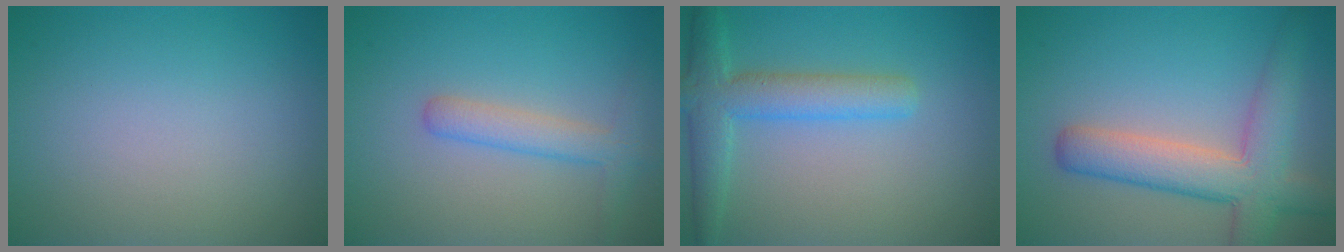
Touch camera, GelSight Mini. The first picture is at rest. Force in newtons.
{"total": 2.7, "press": 2.7, "slide": 0.1}
{"total": 4.6, "press": 4.6, "slide": 0.2}
{"total": 6.4, "press": 6.4, "slide": 0.4}